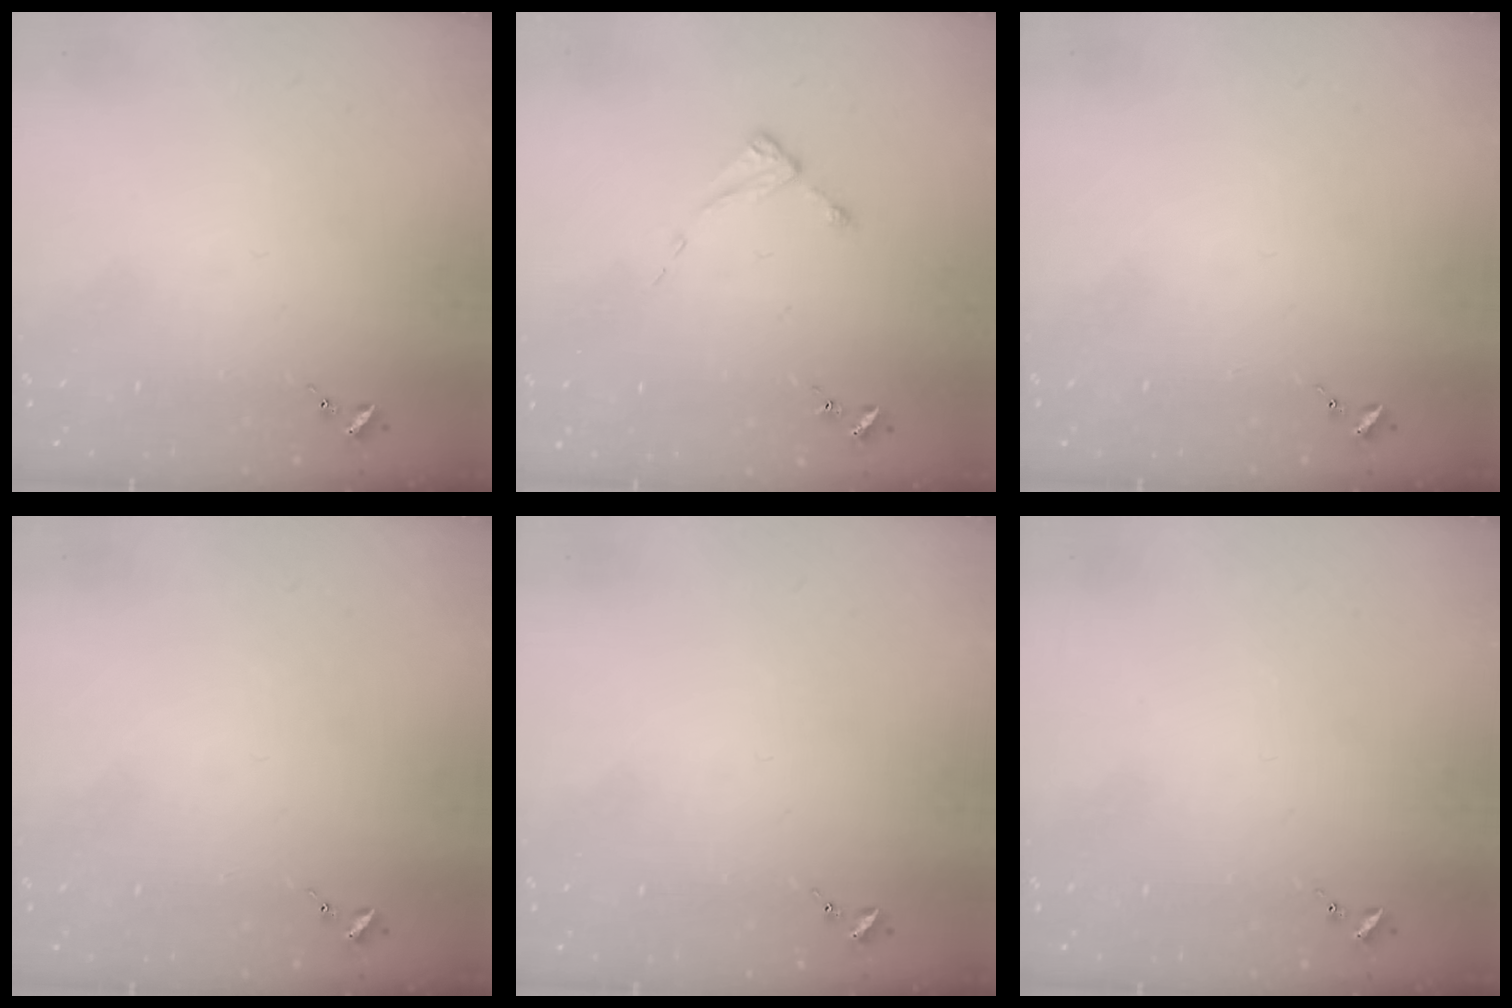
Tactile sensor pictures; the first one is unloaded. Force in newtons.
{"total": 2.6, "press": 2.6, "slide": 0.4}
{"total": 0.0}
{"total": 0.0}
{"total": 0.0}
{"total": 0.0}